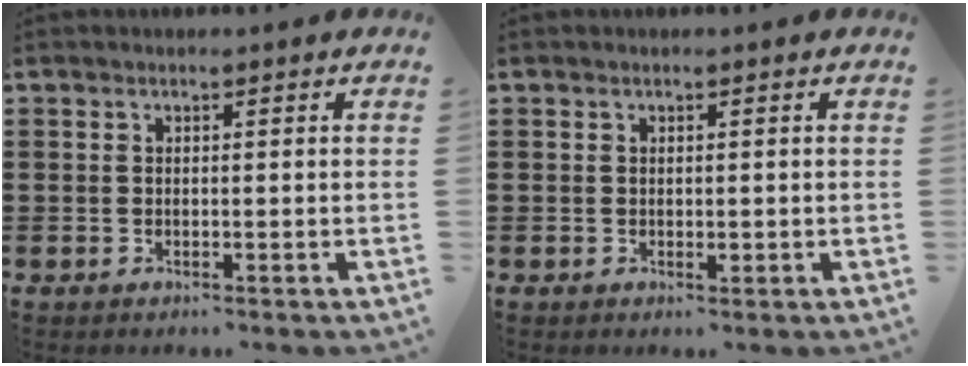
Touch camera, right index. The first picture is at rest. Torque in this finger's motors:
{"motor_torque": [0.34, -0.07, 0.00, 0.02]}